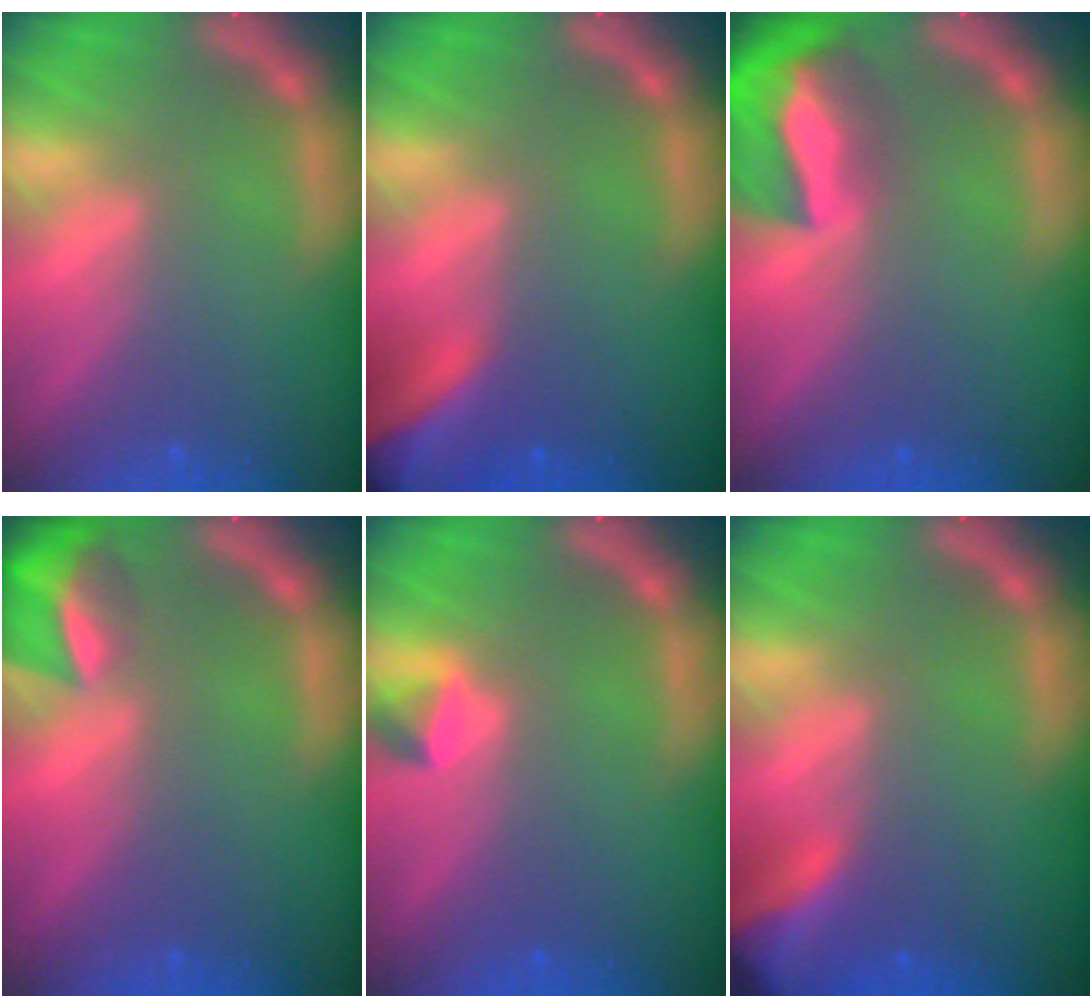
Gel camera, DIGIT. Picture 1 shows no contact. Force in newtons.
{"total": 10.0}
{"total": 10.0}
{"total": 4.9}
{"total": 1.4}
{"total": 6.9}